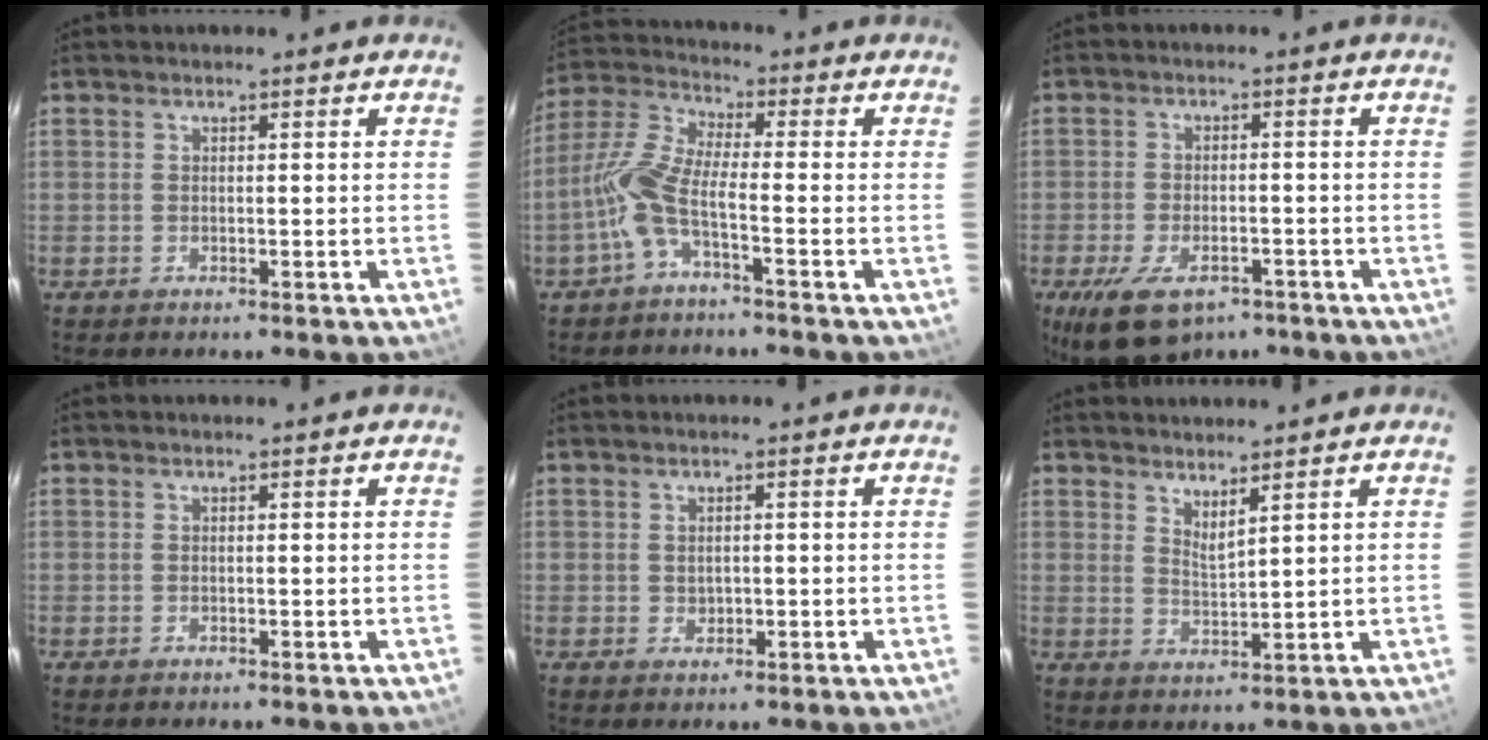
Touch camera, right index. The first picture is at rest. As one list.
[{"total": 7.6, "force": [-3.1, 1.0, 6.9], "torque": [-0.166, 0.011, -0.067]}, {"total": 11.3, "force": [-7.2, 5.6, 6.7], "torque": [-0.144, -0.025, -0.115]}, {"total": 0.0}, {"total": 1.6, "force": [0.0, 1.3, 0.8], "torque": [-0.011, 0.002, 0.003]}, {"total": 3.3, "force": [2.7, 0.2, 1.8], "torque": [-0.030, -0.006, 0.044]}]